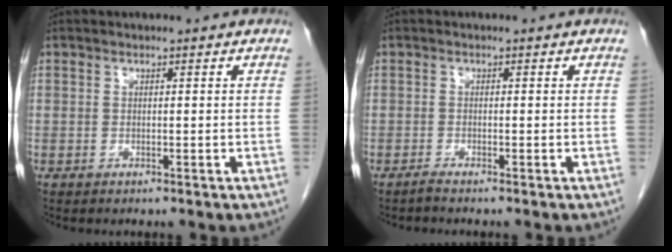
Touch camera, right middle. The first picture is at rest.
{"total": 0.7, "force": [-0.7, -0.2, 0.3], "torque": [-0.008, -0.001, -0.013]}